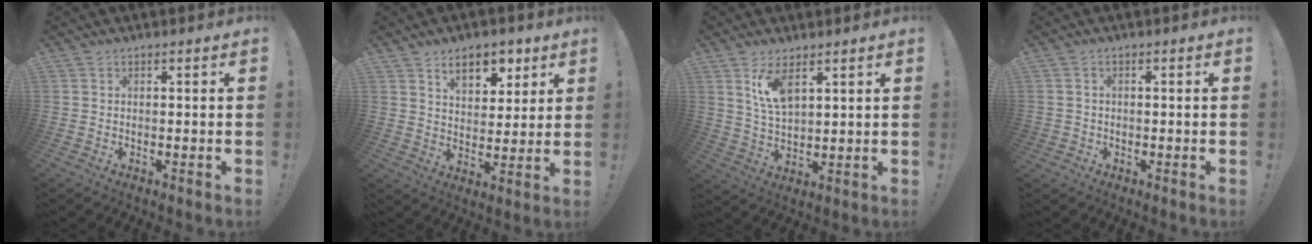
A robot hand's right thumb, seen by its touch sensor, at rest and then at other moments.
{"total": 10.0, "force": [5.8, 6.0, 5.5], "torque": [-0.071, -0.025, 0.104]}
{"total": 8.1, "force": [4.9, 3.2, 5.7], "torque": [-0.107, -0.015, 0.087]}
{"total": 1.7, "force": [-0.5, 1.5, 0.5], "torque": [-0.014, 0.007, -0.009]}